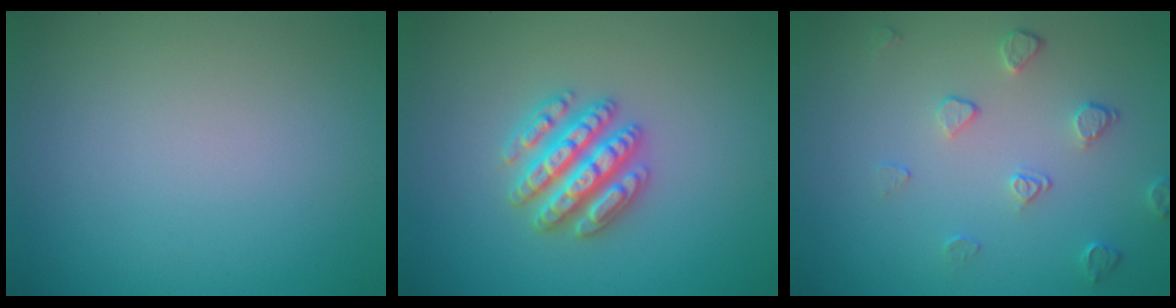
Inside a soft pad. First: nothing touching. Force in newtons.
{"total": 4.7, "press": 4.6, "slide": 0.9}
{"total": 2.0, "press": 1.3, "slide": 1.5}